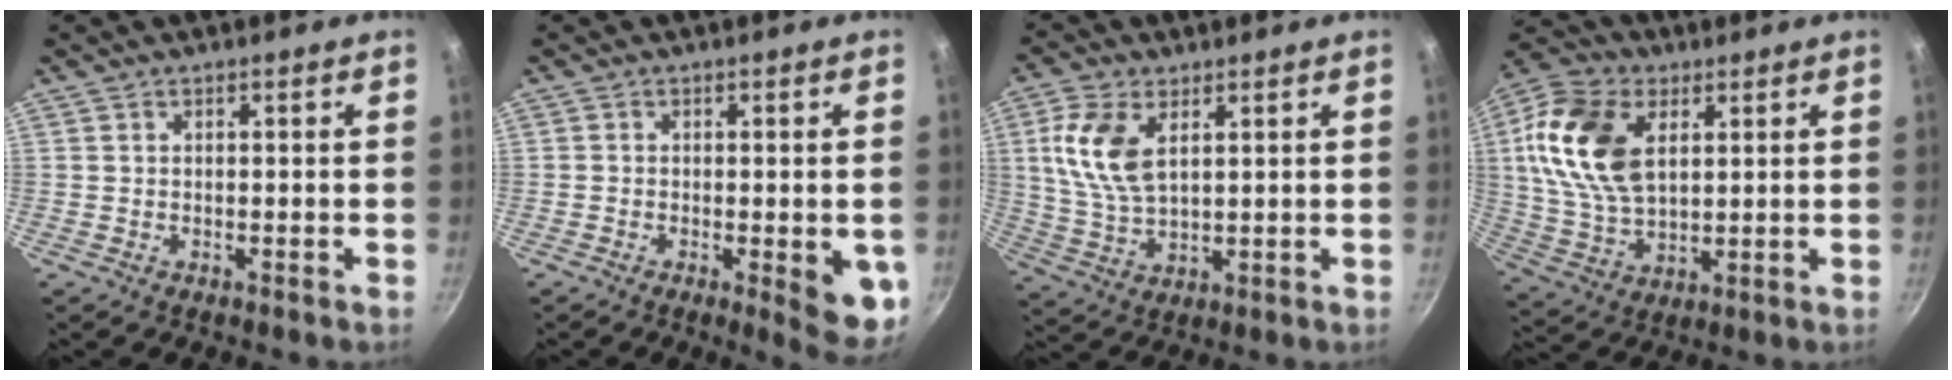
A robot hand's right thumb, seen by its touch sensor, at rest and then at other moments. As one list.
[{"total": 8.3, "force": [-2.0, 2.3, 7.8], "torque": [-0.080, -0.002, -0.019]}, {"total": 10.6, "force": [3.3, 5.8, 8.2], "torque": [-0.163, -0.012, 0.071]}, {"total": 17.2, "force": [4.5, 10.7, 12.6], "torque": [-0.230, -0.006, 0.086]}]